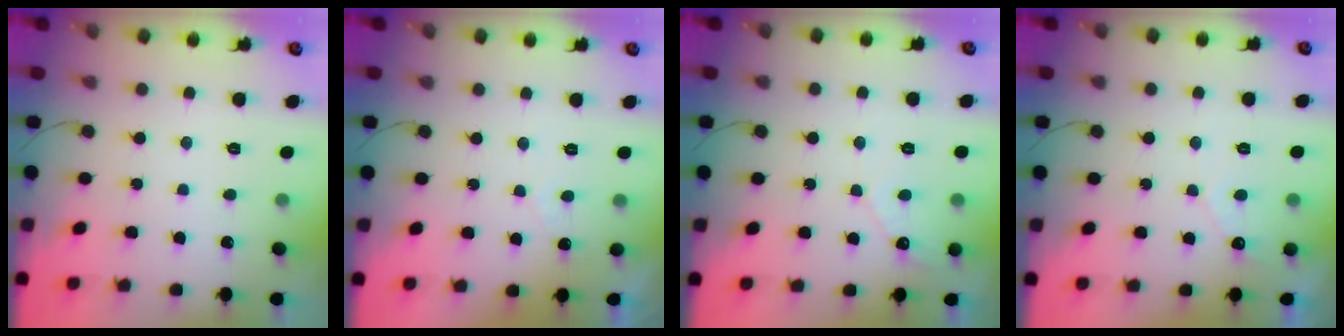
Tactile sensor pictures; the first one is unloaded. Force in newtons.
{"total": 2.3, "press": 2.3, "slide": 0.1}
{"total": 4.0, "press": 3.9, "slide": 0.2}
{"total": 2.8, "press": 2.8, "slide": 0.1}